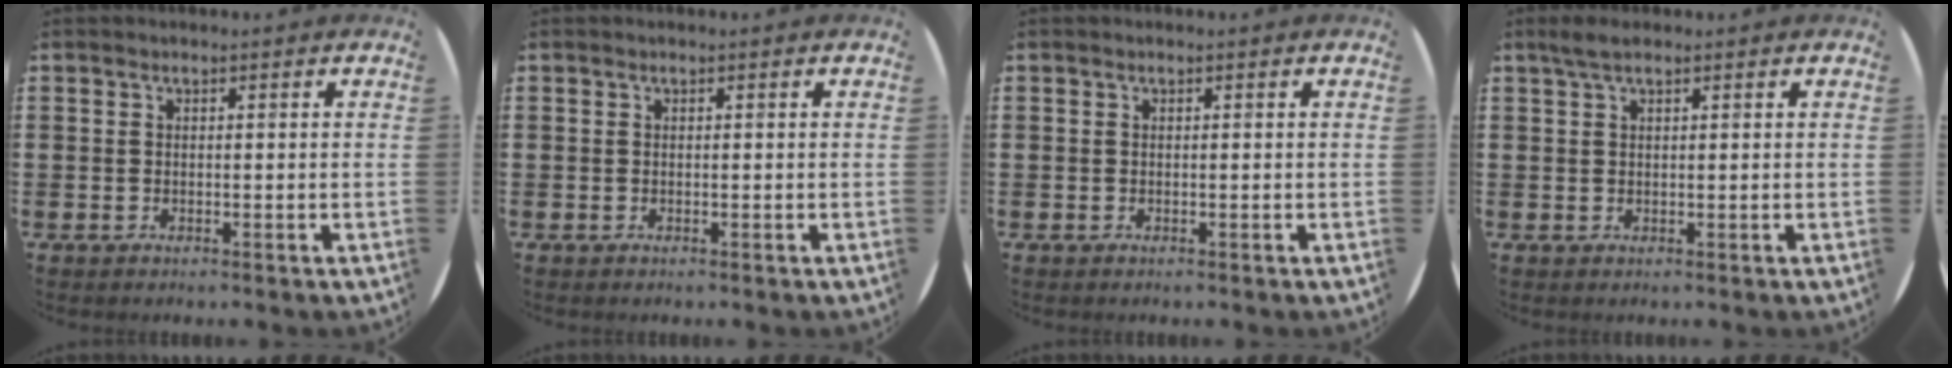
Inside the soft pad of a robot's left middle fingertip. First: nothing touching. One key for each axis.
{"total": 0.0}
{"total": 0.0}
{"total": 1.9, "fx": 1.3, "fy": 0.4, "fz": 1.2, "tx": -0.026, "ty": 0.004, "tz": 0.023}